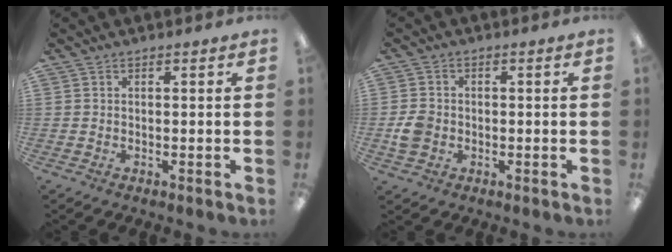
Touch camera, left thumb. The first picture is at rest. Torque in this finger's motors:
{"motor_torque": [0.02, 1.28, 0.20, -0.39, 0.00]}